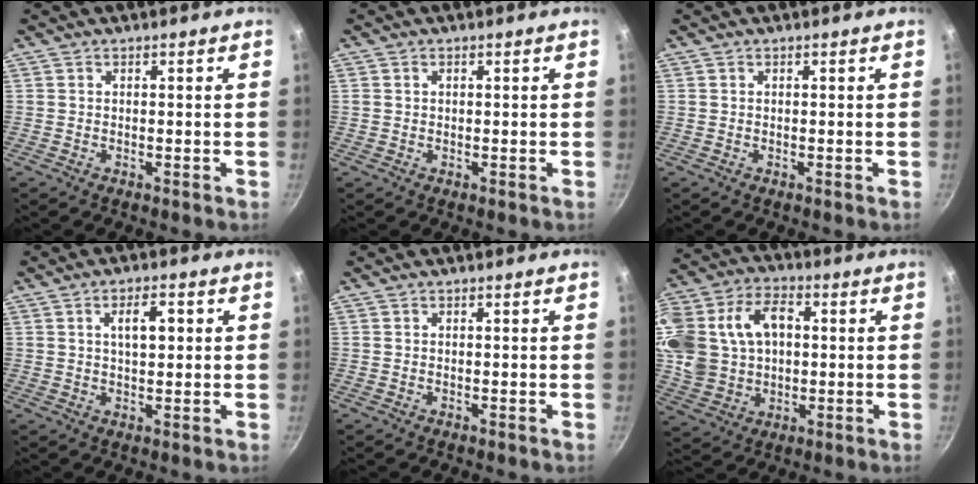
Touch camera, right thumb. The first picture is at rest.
{"total": 0.8, "force": [0.3, 0.6, 0.4], "torque": [-0.006, 0.004, 0.005]}
{"total": 0.0}
{"total": 5.2, "force": [1.3, 2.4, 4.5], "torque": [-0.056, 0.004, 0.020]}
{"total": 0.0}
{"total": 24.4, "force": [4.0, 18.2, 15.8], "torque": [-0.362, 0.041, 0.078]}